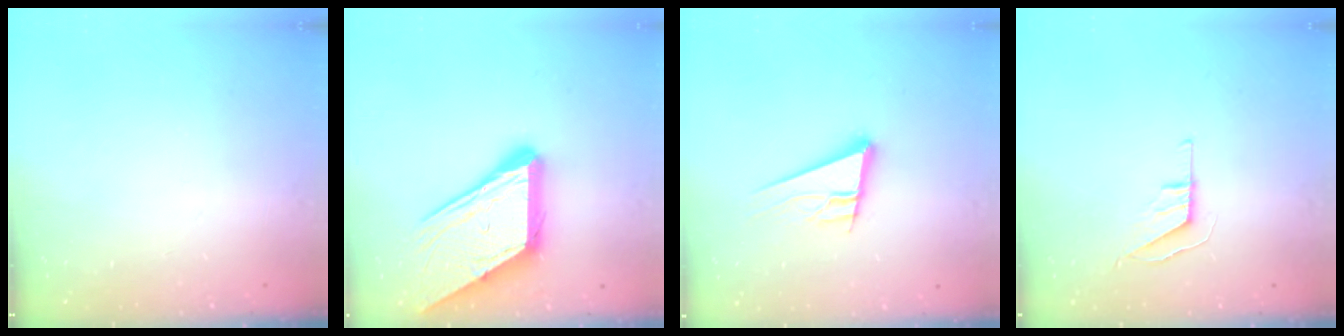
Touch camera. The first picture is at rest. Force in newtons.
{"total": 16.3, "press": 16.2, "slide": 1.9}
{"total": 13.1, "press": 12.7, "slide": 3.4}
{"total": 5.5, "press": 5.5, "slide": 0.4}